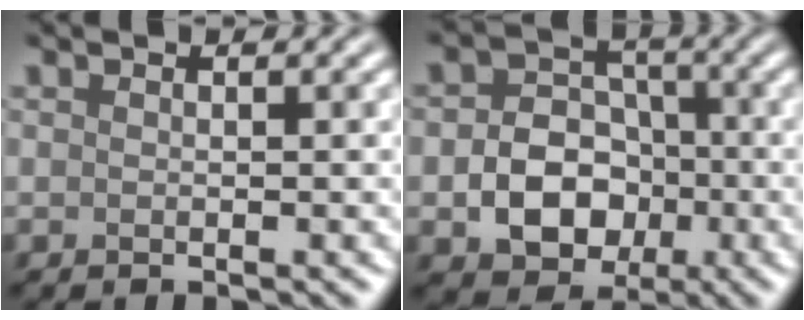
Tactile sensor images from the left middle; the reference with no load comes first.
{"total": 6.4, "force": [-1.7, 5.0, 3.6], "torque": [-0.051, -0.007, -0.030]}